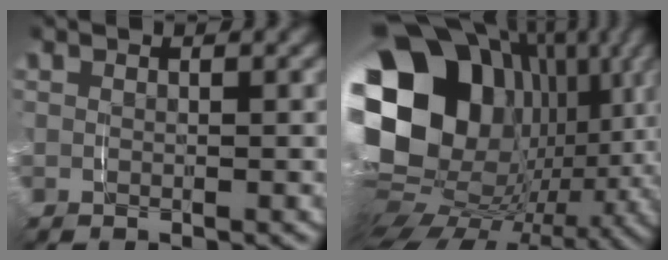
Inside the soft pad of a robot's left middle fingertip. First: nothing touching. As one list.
[{"total": 26.4, "force": [2.9, 18.4, 18.6], "torque": [-0.328, -0.020, 0.042]}]